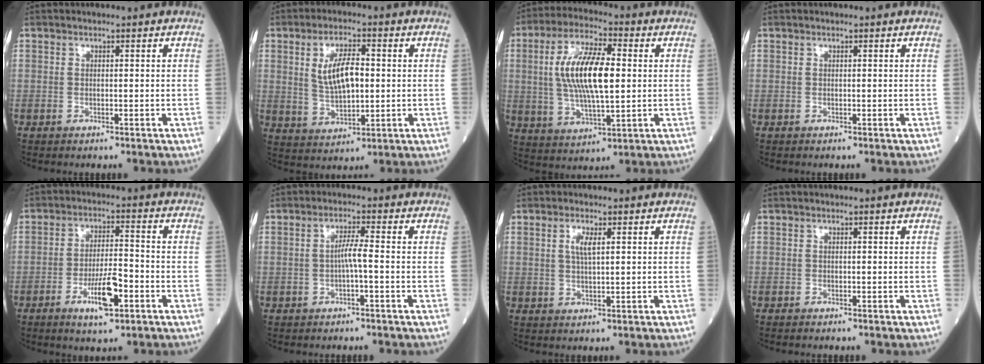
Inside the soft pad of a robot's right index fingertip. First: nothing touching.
{"total": 8.2, "force": [1.1, 3.1, 7.5], "torque": [-0.148, 0.005, 0.027]}
{"total": 13.6, "force": [1.5, 4.0, 12.9], "torque": [-0.257, 0.010, 0.027]}
{"total": 0.0}
{"total": 7.4, "force": [-3.4, 1.7, 6.3], "torque": [-0.120, -0.001, -0.056]}
{"total": 2.7, "force": [-0.7, -0.2, 2.6], "torque": [-0.046, 0.005, -0.013]}
{"total": 2.9, "force": [0.9, 0.6, 2.7], "torque": [-0.059, 0.001, 0.018]}
{"total": 0.7, "force": [-0.7, 0.2, 0.2], "torque": [-0.008, -0.001, -0.012]}